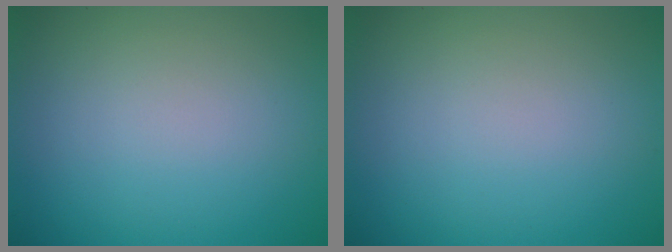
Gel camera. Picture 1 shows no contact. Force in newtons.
{"total": 0.0}